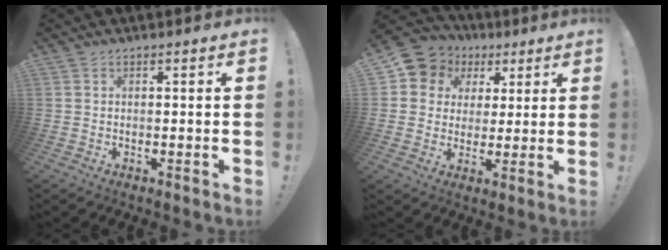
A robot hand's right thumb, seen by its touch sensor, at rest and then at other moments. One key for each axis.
{"total": 9.7, "fx": 3.8, "fy": 8.5, "fz": 2.6, "tx": -0.036, "ty": -0.024, "tz": 0.077}